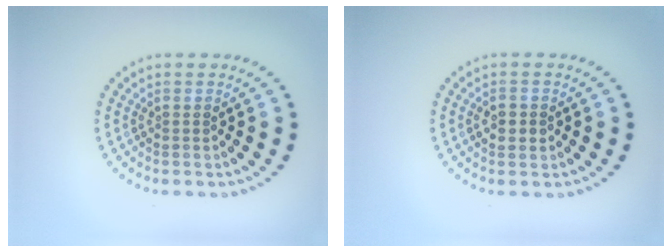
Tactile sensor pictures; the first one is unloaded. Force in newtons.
{"total": 2.2, "press": 2.2, "slide": 0.1}